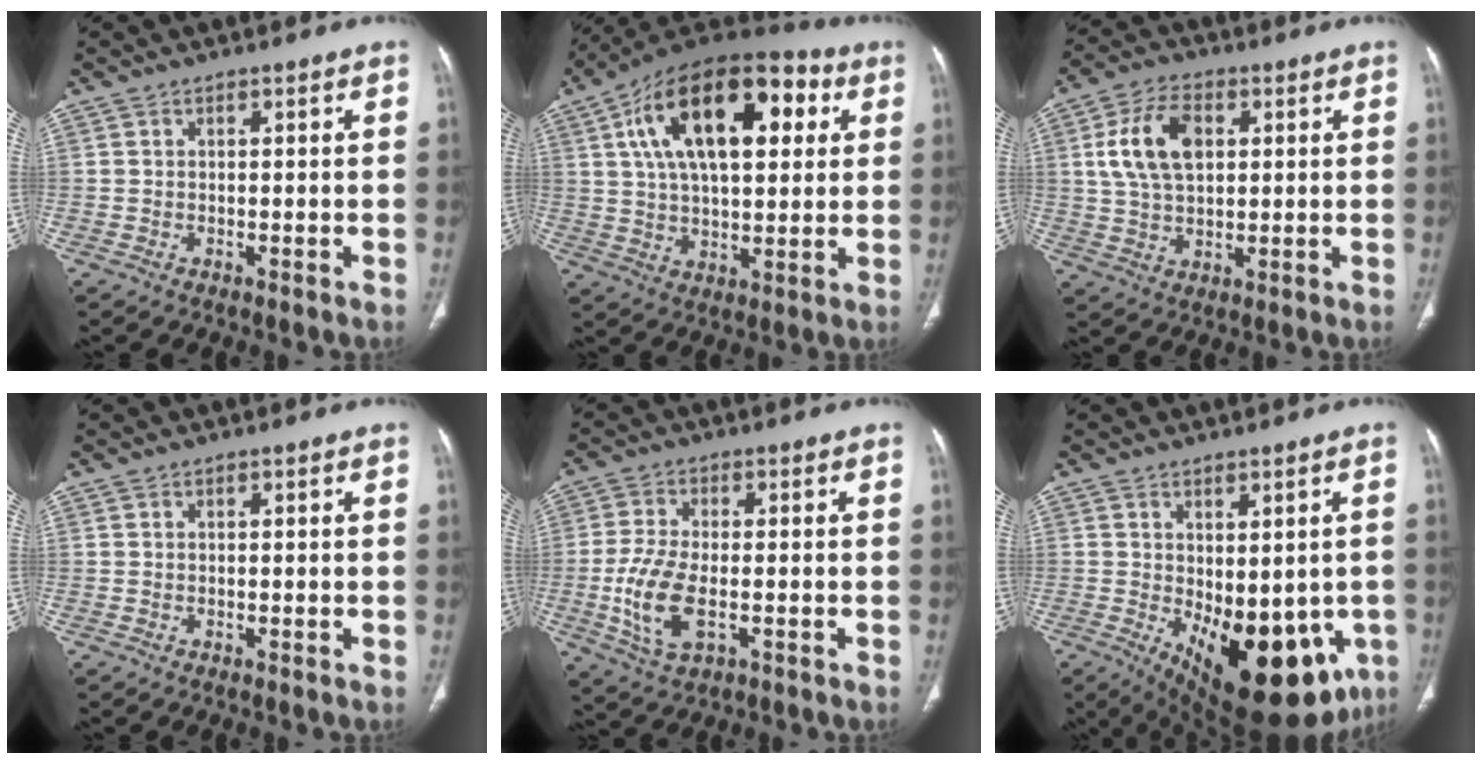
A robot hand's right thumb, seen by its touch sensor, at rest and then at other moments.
{"total": 24.9, "force": [7.7, 12.5, 20.1], "torque": [-0.317, 0.017, 0.117]}
{"total": 11.7, "force": [2.8, 7.2, 8.8], "torque": [-0.157, 0.005, 0.052]}
{"total": 0.0}
{"total": 10.6, "force": [-2.5, 5.2, 9.0], "torque": [-0.195, 0.000, -0.044]}
{"total": 21.7, "force": [-6.9, 11.1, 17.3], "torque": [-0.186, -0.020, -0.069]}